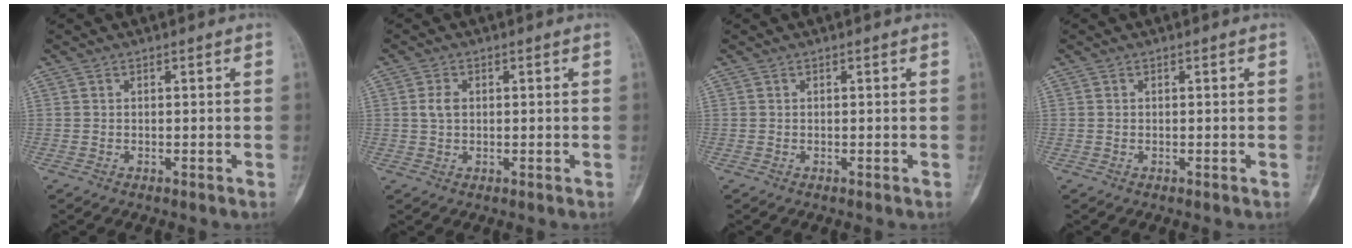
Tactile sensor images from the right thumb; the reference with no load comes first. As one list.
[{"total": 2.6, "force": [0.4, 1.8, 1.8], "torque": [-0.035, 0.005, 0.007]}, {"total": 0.0}, {"total": 0.0}]